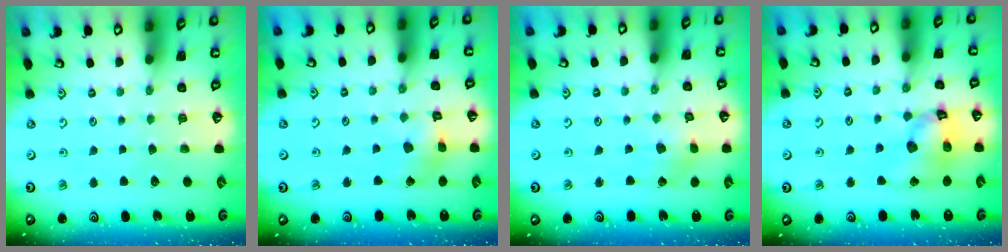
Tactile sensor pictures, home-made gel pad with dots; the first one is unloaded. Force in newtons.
{"total": 5.2, "press": 5.2, "slide": 0.4}
{"total": 2.8, "press": 2.8, "slide": 0.4}
{"total": 13.2, "press": 13.1, "slide": 1.8}